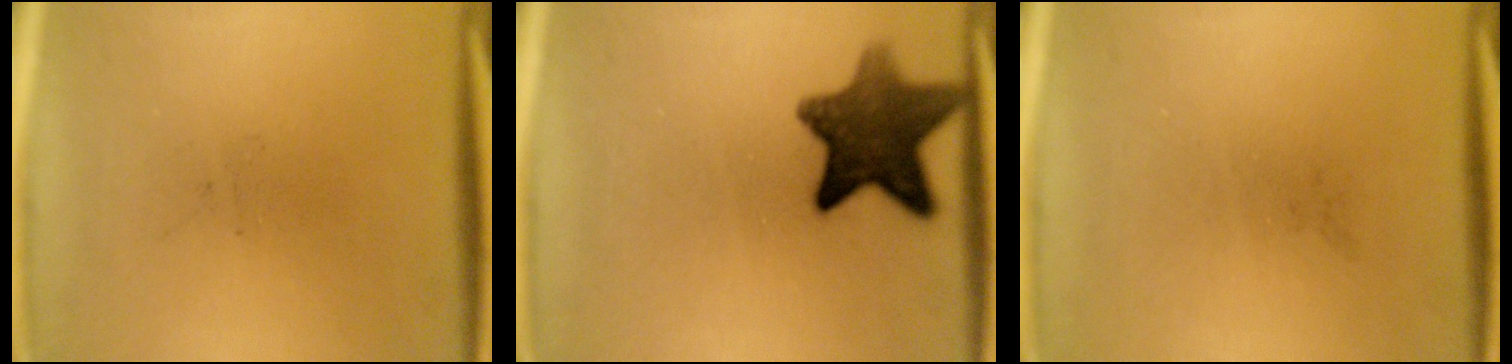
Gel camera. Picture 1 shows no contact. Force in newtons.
{"total": 11.1}
{"total": 0.0}